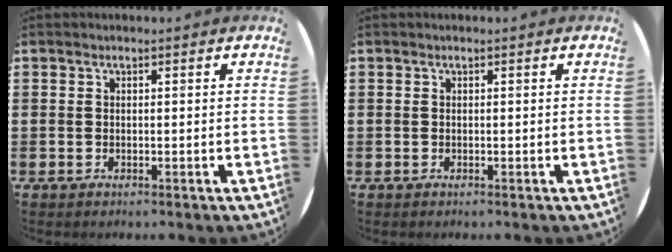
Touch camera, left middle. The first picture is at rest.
{"total": 0.0}